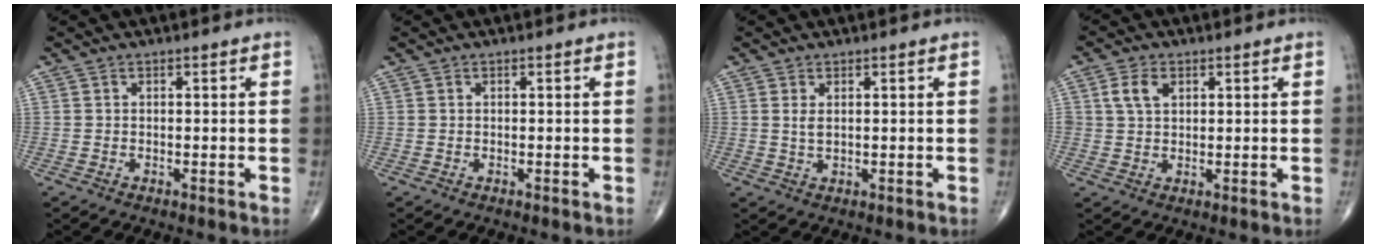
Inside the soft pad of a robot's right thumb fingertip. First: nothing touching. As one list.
[{"total": 0.0}, {"total": 1.8, "force": [0.6, 0.8, 1.5], "torque": [-0.028, -0.004, 0.015]}, {"total": 4.4, "force": [1.7, 2.9, 2.9], "torque": [-0.049, 0.001, 0.032]}]